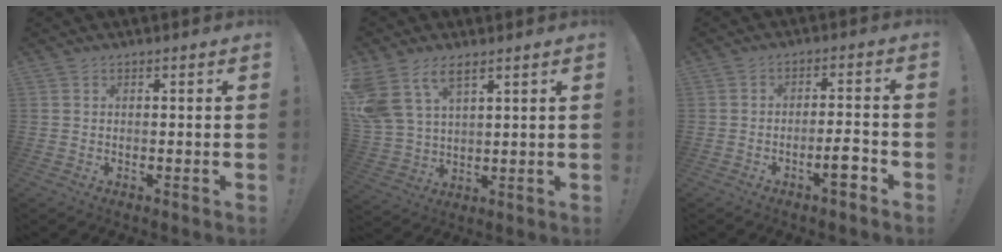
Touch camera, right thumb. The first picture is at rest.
{"total": 10.2, "force": [6.3, 5.4, 6.0], "torque": [-0.126, -0.026, 0.124]}
{"total": 6.5, "force": [-3.6, 1.3, 5.3], "torque": [-0.070, 0.014, -0.059]}